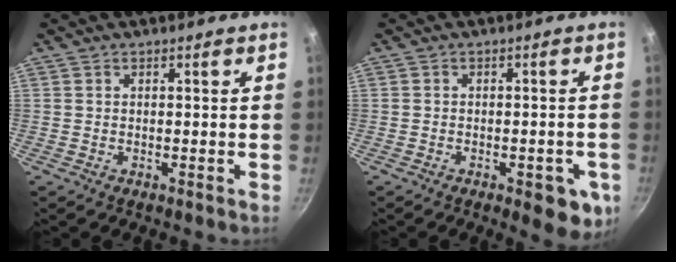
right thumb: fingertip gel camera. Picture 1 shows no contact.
{"total": 8.0, "force": [-3.1, 3.5, 6.5], "torque": [-0.048, 0.012, -0.036]}